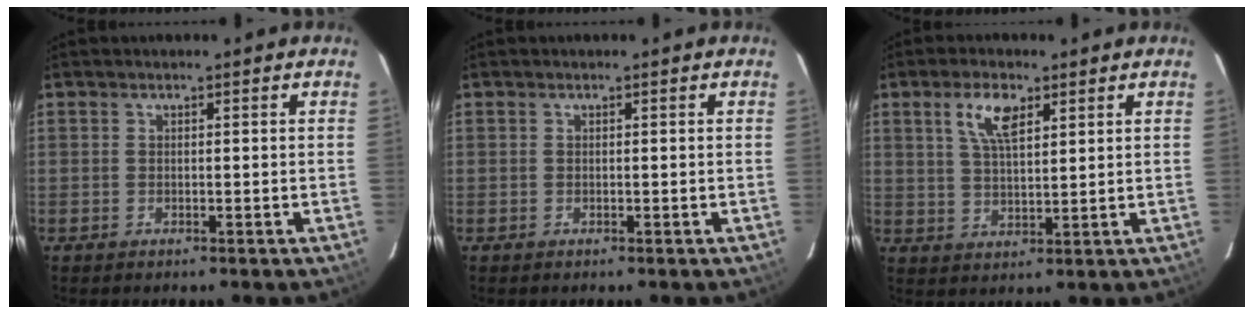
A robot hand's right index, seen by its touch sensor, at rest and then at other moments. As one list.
[{"total": 0.0}, {"total": 6.5, "force": [3.3, 2.7, 5.0], "torque": [-0.094, 0.010, 0.065]}]